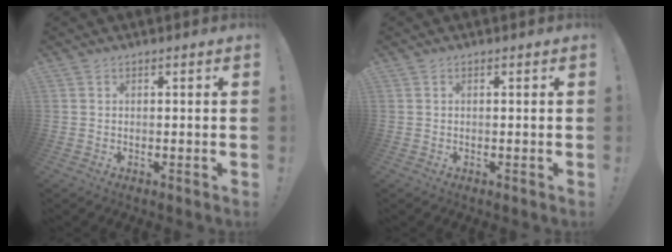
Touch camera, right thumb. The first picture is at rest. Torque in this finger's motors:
{"motor_torque": [0.00, 0.01, 0.03, 0.01, 0.00]}